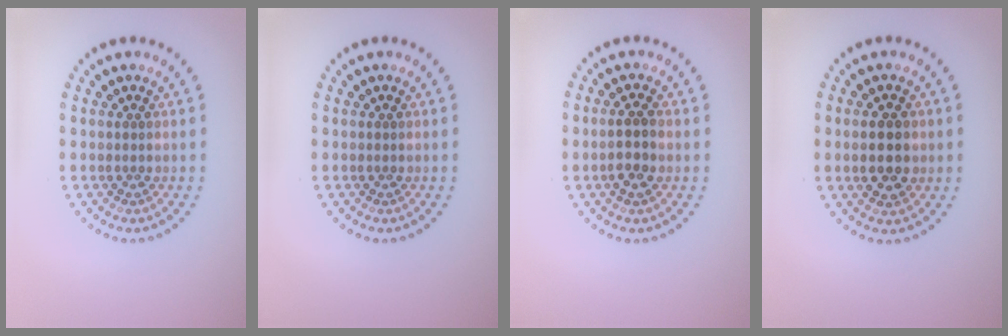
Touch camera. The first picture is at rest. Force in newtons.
{"total": 0.0}
{"total": 2.3, "press": 2.2, "slide": 0.7}
{"total": 4.0, "press": 4.0, "slide": 0.1}